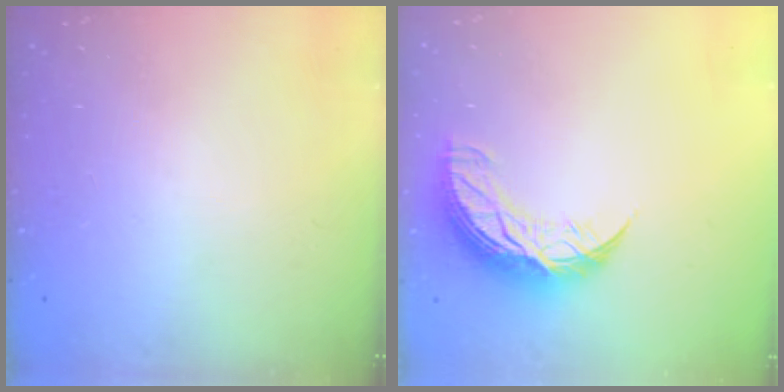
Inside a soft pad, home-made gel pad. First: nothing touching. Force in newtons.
{"total": 11.5, "press": 11.5, "slide": 0.9}